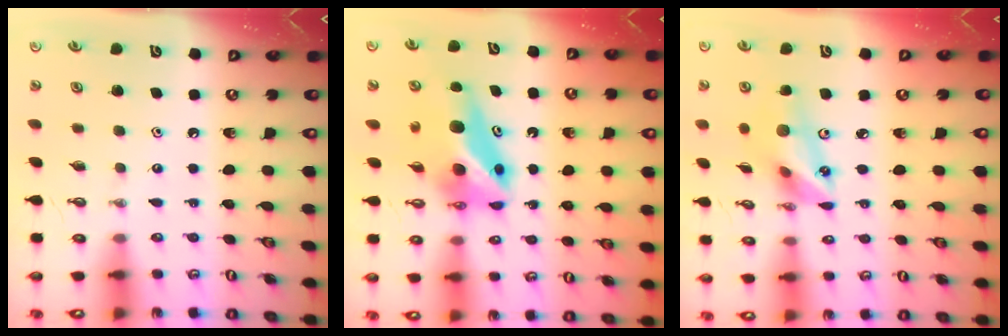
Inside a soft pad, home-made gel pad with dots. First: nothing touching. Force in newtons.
{"total": 7.9, "press": 7.8, "slide": 0.8}
{"total": 15.5, "press": 15.1, "slide": 3.3}